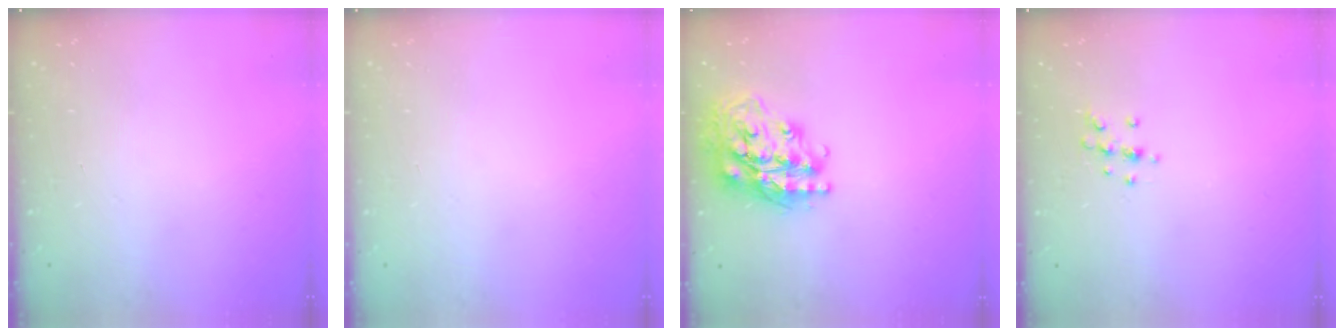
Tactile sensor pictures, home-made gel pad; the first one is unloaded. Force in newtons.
{"total": 0.0}
{"total": 20.5, "press": 20.5, "slide": 1.6}
{"total": 6.5, "press": 6.2, "slide": 2.1}